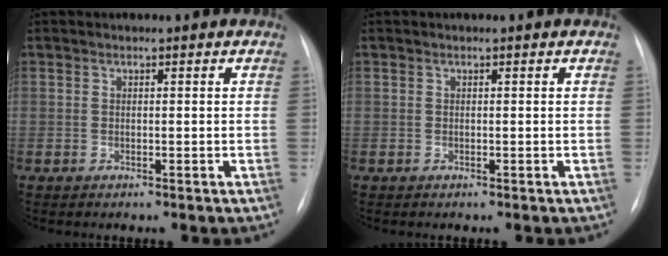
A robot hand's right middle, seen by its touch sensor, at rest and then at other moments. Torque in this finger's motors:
{"motor_torque": [-0.06, -0.07, -0.02, 0.00]}